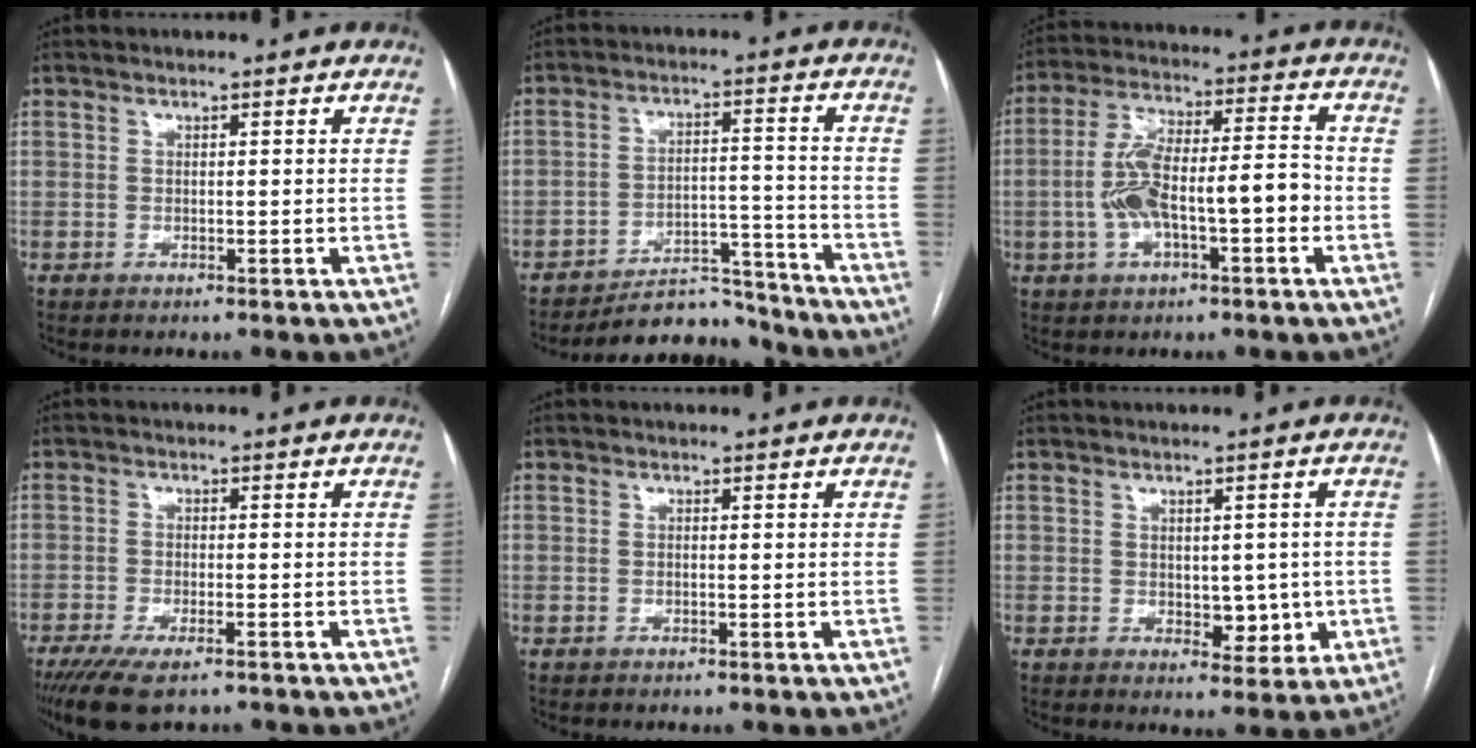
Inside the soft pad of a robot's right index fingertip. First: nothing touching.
{"total": 9.9, "force": [-9.6, 2.3, 0.7], "torque": [0.003, 0.036, -0.149]}
{"total": 12.2, "force": [-2.7, 3.5, 11.4], "torque": [-0.215, 0.032, -0.041]}
{"total": 9.1, "force": [-6.8, 2.5, 5.6], "torque": [-0.088, -0.017, -0.106]}
{"total": 0.0}
{"total": 5.0, "force": [-0.4, 3.0, 4.0], "torque": [-0.044, 0.004, 0.006]}